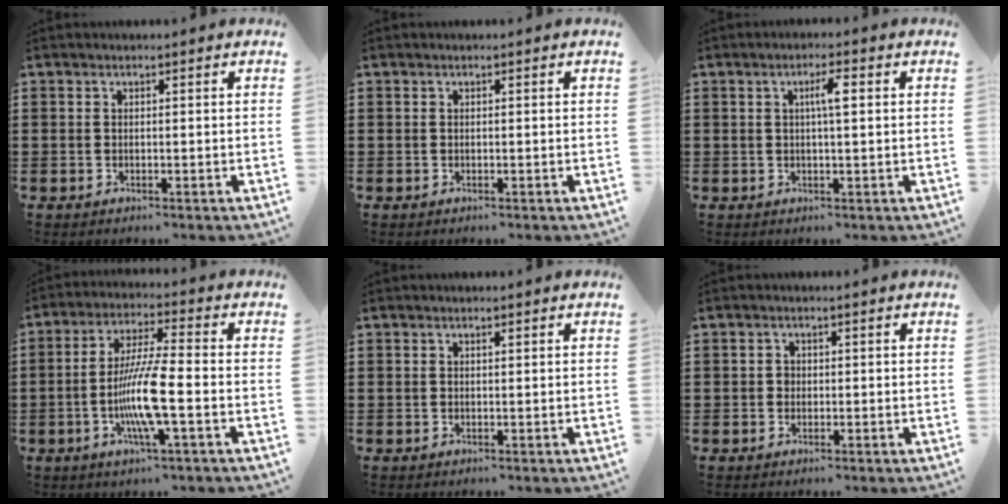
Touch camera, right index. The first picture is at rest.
{"total": 0.0}
{"total": 3.2, "force": [0.6, 0.6, 3.1], "torque": [-0.061, 0.005, 0.007]}
{"total": 9.5, "force": [-2.5, 1.2, 9.1], "torque": [-0.186, -0.013, -0.052]}
{"total": 0.5, "force": [0.2, 0.2, 0.4], "torque": [-0.010, 0.001, 0.005]}
{"total": 1.1, "force": [0.0, 1.0, 0.5], "torque": [-0.012, 0.005, -0.001]}